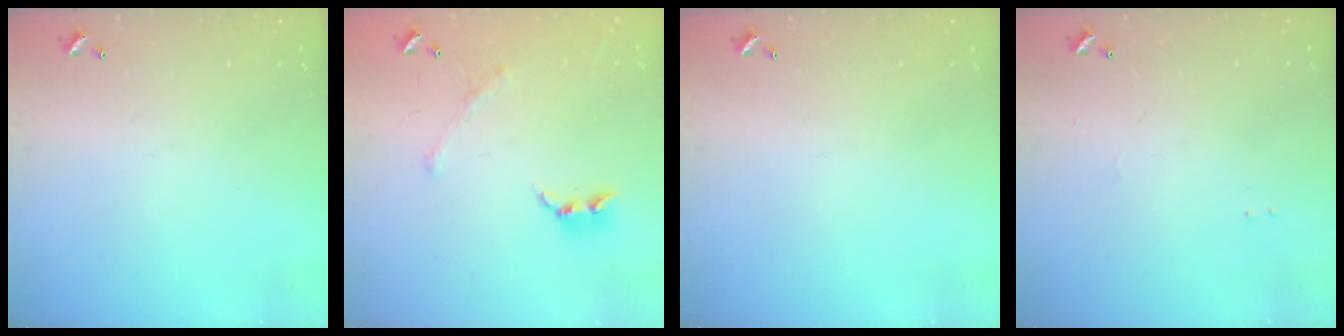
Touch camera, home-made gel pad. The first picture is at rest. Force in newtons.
{"total": 2.3, "press": 2.0, "slide": 1.0}
{"total": 0.0}
{"total": 0.9, "press": 0.8, "slide": 0.5}